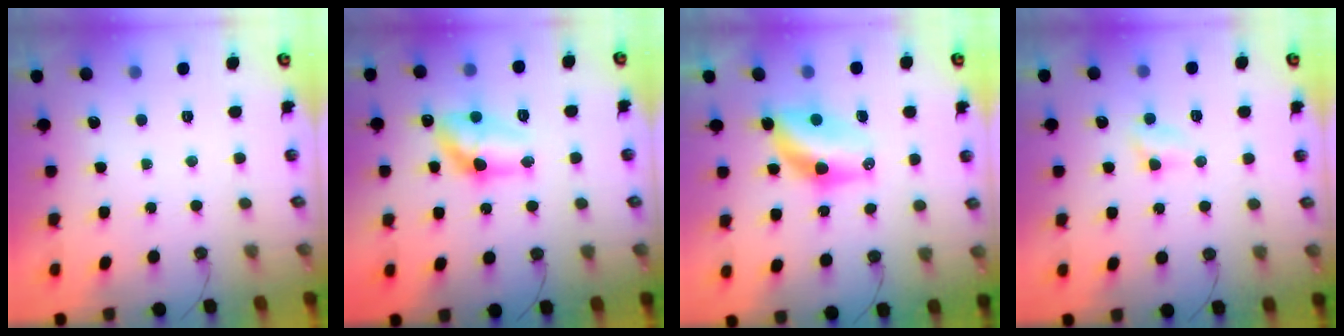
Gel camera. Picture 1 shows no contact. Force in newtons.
{"total": 13.3, "press": 13.2, "slide": 1.0}
{"total": 7.3, "press": 7.3, "slide": 0.5}
{"total": 2.9, "press": 2.8, "slide": 0.2}